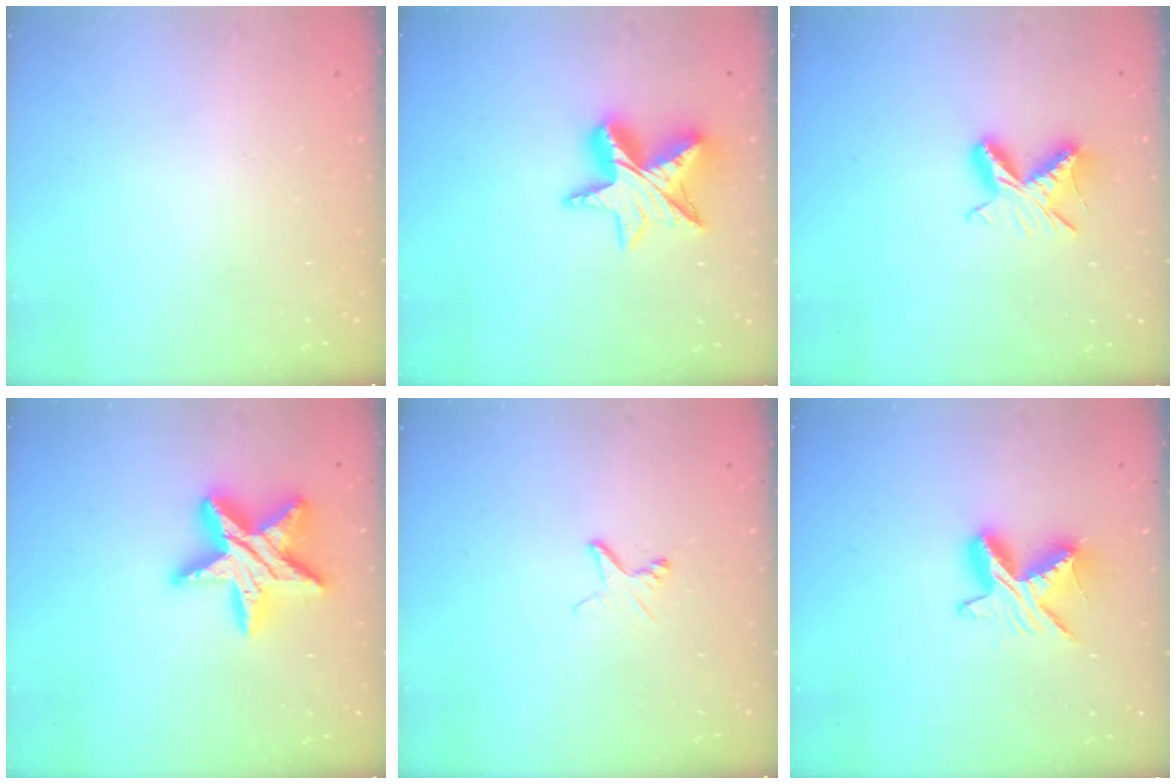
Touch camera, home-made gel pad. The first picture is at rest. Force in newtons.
{"total": 13.1, "press": 13.1, "slide": 1.0}
{"total": 8.7, "press": 8.7, "slide": 0.9}
{"total": 19.6, "press": 19.5, "slide": 1.2}
{"total": 3.9, "press": 3.8, "slide": 0.4}
{"total": 8.7, "press": 8.7, "slide": 0.2}